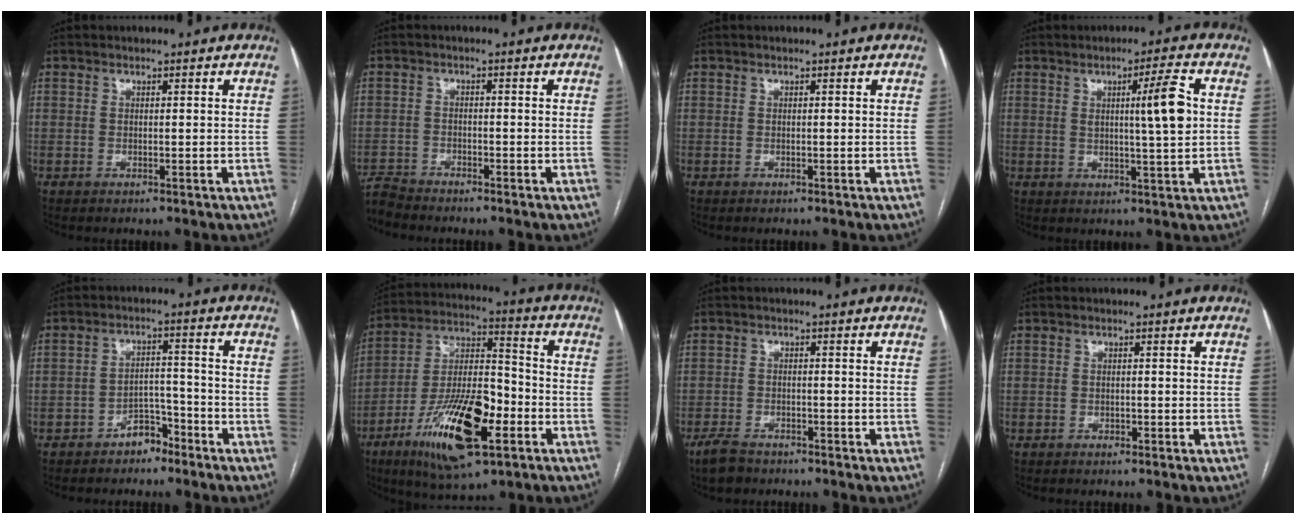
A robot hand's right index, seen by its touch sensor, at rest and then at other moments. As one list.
[{"total": 3.2, "force": [-3.2, -0.1, -0.2], "torque": [0.006, -0.017, -0.061]}, {"total": 0.0}, {"total": 7.2, "force": [1.4, -0.4, 7.0], "torque": [-0.109, -0.003, 0.021]}, {"total": 4.7, "force": [-3.6, 2.5, 1.8], "torque": [-0.022, 0.016, -0.059]}, {"total": 19.2, "force": [-8.5, 5.8, 16.2], "torque": [-0.317, -0.010, -0.142]}, {"total": 4.2, "force": [-3.4, 1.8, 1.6], "torque": [-0.035, -0.003, -0.060]}, {"total": 0.7, "force": [-0.6, 0.4, 0.1], "torque": [-0.003, 0.002, -0.012]}]